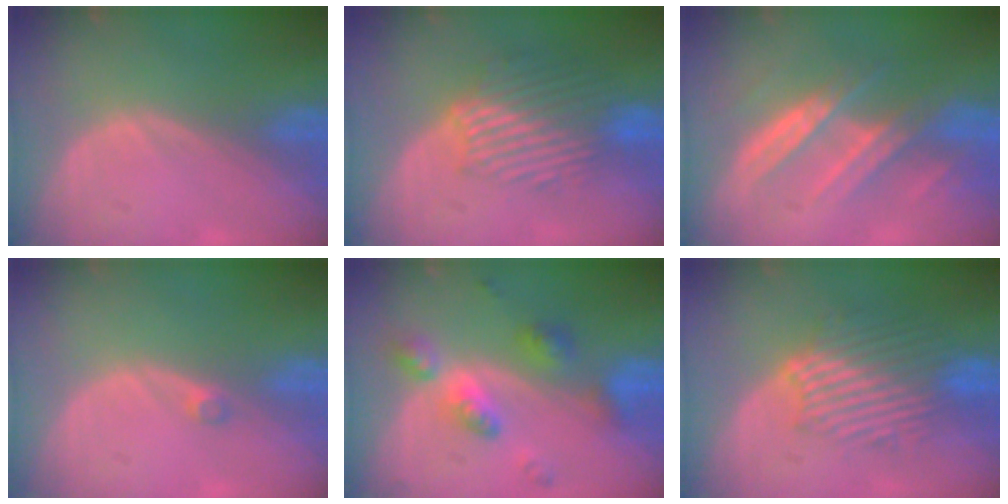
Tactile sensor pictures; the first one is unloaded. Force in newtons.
{"total": 9.5, "press": 8.1, "slide": 4.9}
{"total": 7.5, "press": 7.2, "slide": 1.9}
{"total": 1.1, "press": 1.0, "slide": 0.6}
{"total": 6.7, "press": 6.6, "slide": 0.5}
{"total": 8.9, "press": 8.6, "slide": 2.4}